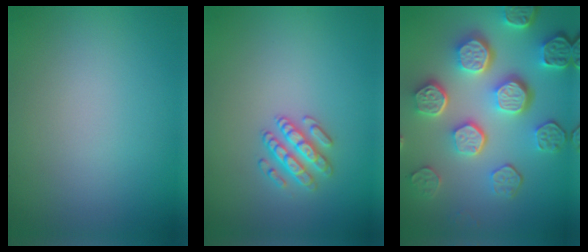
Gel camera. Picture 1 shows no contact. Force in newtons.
{"total": 2.5, "press": 2.5, "slide": 0.4}
{"total": 8.4, "press": 6.1, "slide": 5.8}